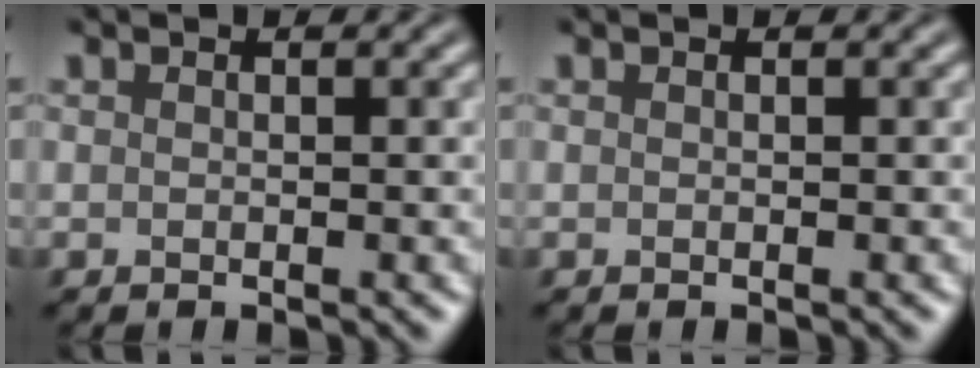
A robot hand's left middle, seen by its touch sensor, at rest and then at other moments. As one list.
[{"total": 0.0}]